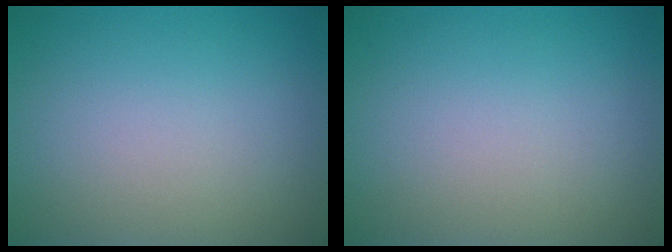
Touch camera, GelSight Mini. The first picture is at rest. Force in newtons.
{"total": 0.0}